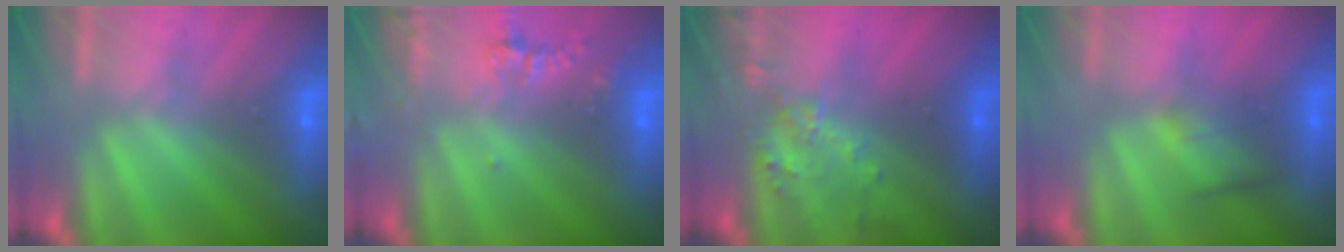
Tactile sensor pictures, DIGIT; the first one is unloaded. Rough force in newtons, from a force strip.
{"total": 2.4}
{"total": 3.2}
{"total": 2.3}